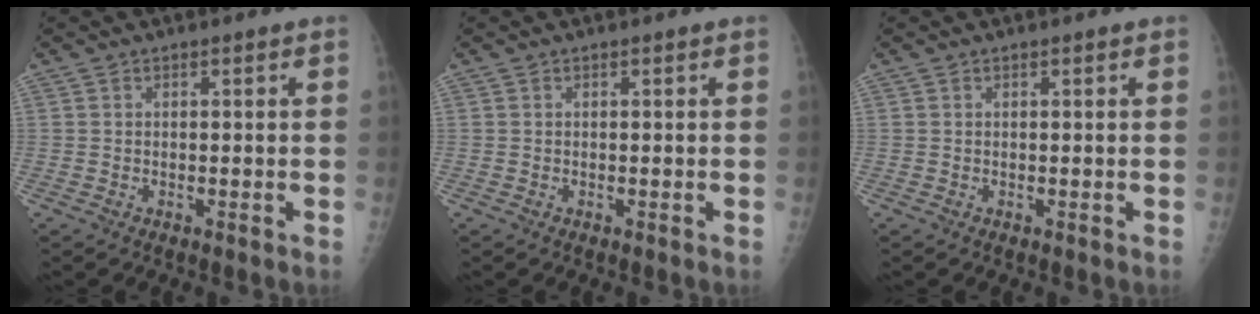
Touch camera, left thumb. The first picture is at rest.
{"total": 0.0}
{"total": 0.0}